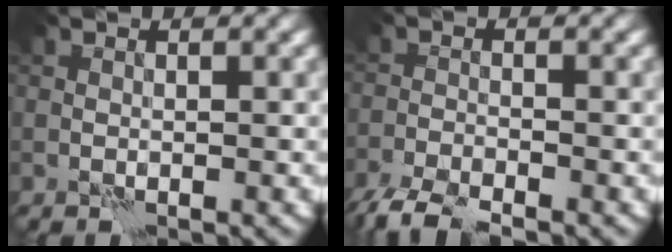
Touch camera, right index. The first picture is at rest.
{"total": 4.3, "force": [-3.7, 0.8, 2.0], "torque": [-0.036, -0.011, -0.081]}